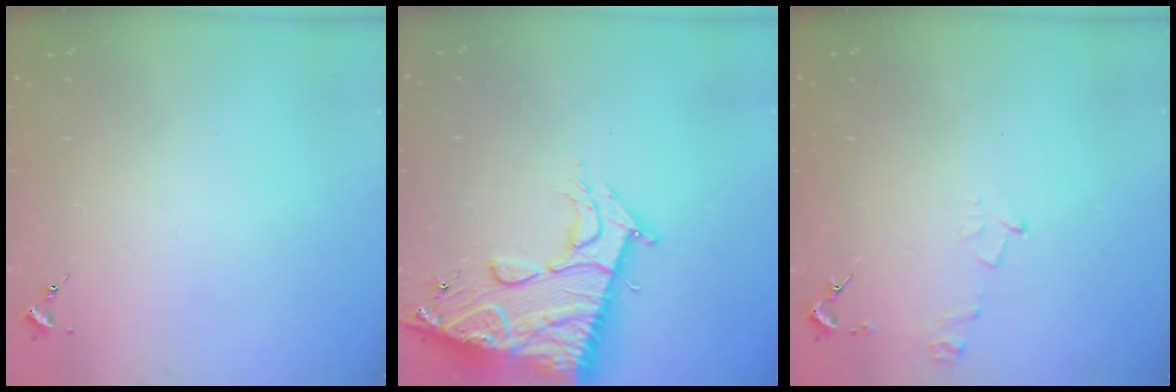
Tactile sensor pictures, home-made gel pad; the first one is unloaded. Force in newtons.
{"total": 18.9, "press": 18.8, "slide": 1.8}
{"total": 6.2, "press": 6.2, "slide": 0.7}